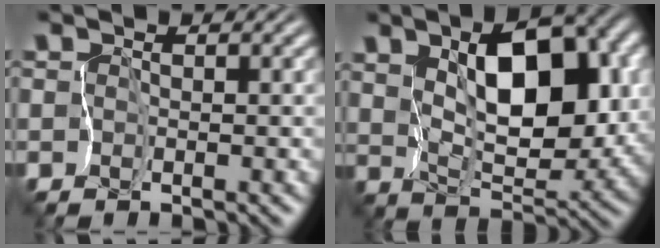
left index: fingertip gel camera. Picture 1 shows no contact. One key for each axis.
{"total": 8.9, "fx": 2.8, "fy": 4.5, "fz": 7.2, "tx": -0.113, "ty": -0.001, "tz": 0.054}